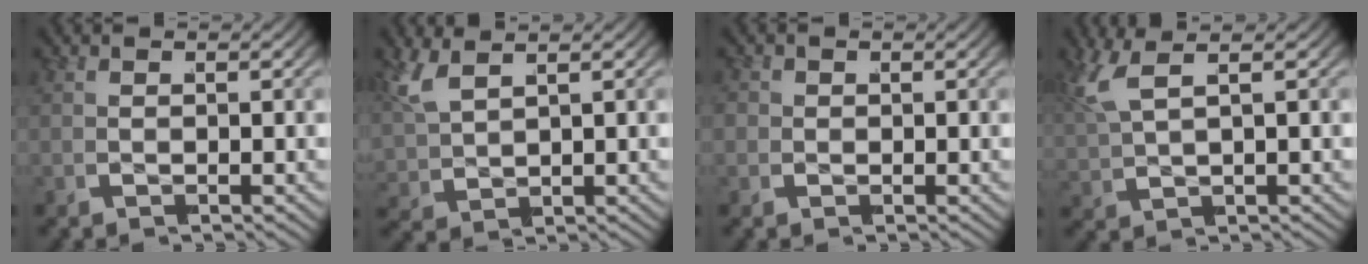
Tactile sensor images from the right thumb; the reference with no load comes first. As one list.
[{"total": 2.9, "force": [1.6, 1.8, 1.7], "torque": [-0.048, -0.006, 0.040]}, {"total": 1.7, "force": [0.1, 1.6, 0.5], "torque": [-0.014, -0.009, 0.001]}, {"total": 3.4, "force": [1.8, 1.5, 2.4], "torque": [-0.058, 0.005, 0.038]}]